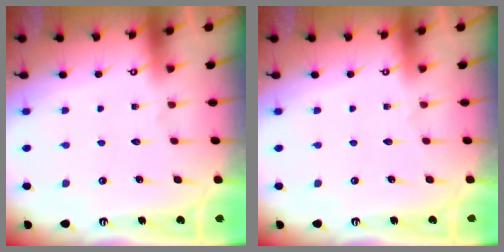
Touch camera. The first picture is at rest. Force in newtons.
{"total": 0.0}